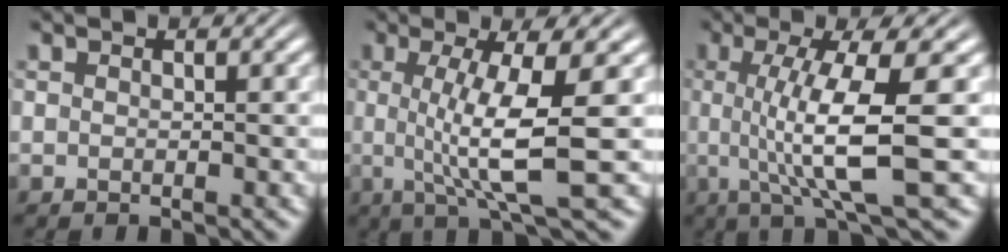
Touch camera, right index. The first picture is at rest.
{"total": 6.0, "force": [0.2, 0.4, 6.0], "torque": [-0.105, -0.015, 0.010]}
{"total": 6.9, "force": [-0.1, 0.6, 6.9], "torque": [-0.116, -0.012, 0.004]}